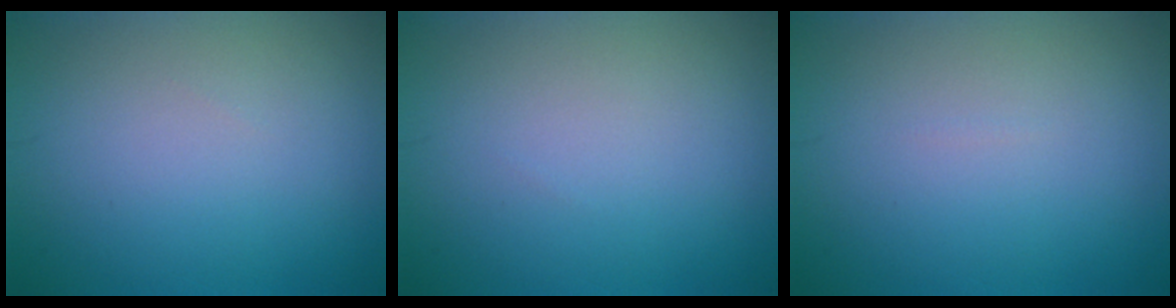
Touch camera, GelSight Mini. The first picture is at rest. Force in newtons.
{"total": 0.0}
{"total": 0.0}